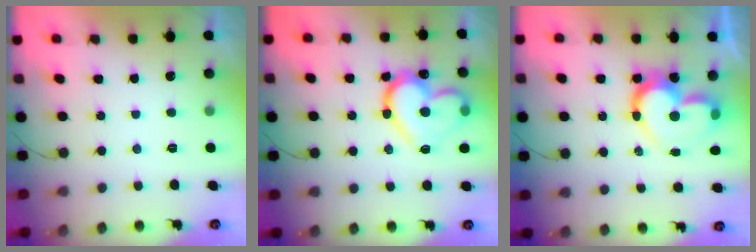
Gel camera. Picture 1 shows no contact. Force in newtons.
{"total": 19.8, "press": 19.7, "slide": 1.4}
{"total": 14.3, "press": 14.2, "slide": 1.2}